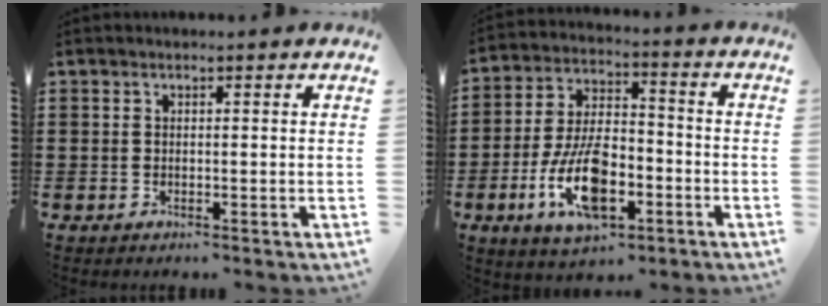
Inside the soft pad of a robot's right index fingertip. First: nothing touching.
{"total": 12.1, "force": [-4.8, 5.7, 9.5], "torque": [-0.209, 0.004, -0.089]}